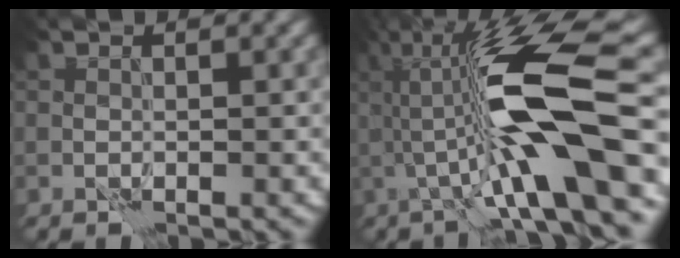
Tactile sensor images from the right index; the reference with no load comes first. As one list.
[{"total": 12.9, "force": [0.7, 2.3, 12.7], "torque": [-0.207, 0.013, 0.012]}]